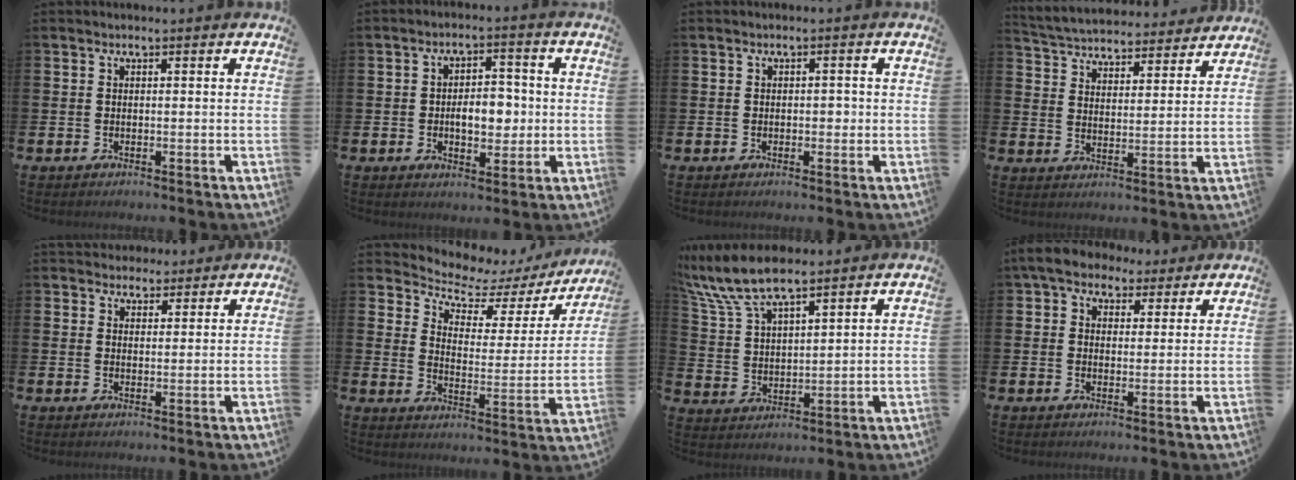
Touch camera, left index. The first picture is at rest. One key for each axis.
{"total": 5.3, "fx": -0.5, "fy": 3.5, "fz": 3.9, "tx": -0.053, "ty": 0.001, "tz": -0.020}
{"total": 1.0, "fx": -0.2, "fy": 0.8, "fz": 0.6, "tx": -0.001, "ty": 0.001, "tz": -0.009}
{"total": 5.1, "fx": 4.9, "fy": 1.1, "fz": 0.2, "tx": -0.030, "ty": -0.039, "tz": 0.084}
{"total": 3.3, "fx": 3.0, "fy": 1.3, "fz": -0.3, "tx": 0.005, "ty": -0.013, "tz": 0.054}
{"total": 5.9, "fx": 5.2, "fy": 2.3, "fz": 1.8, "tx": -0.064, "ty": -0.038, "tz": 0.081}
{"total": 8.7, "fx": 7.7, "fy": 1.8, "fz": 3.6, "tx": -0.103, "ty": -0.019, "tz": 0.143}
{"total": 5.4, "fx": 4.2, "fy": 3.1, "fz": 1.3, "tx": -0.046, "ty": -0.007, "tz": 0.076}